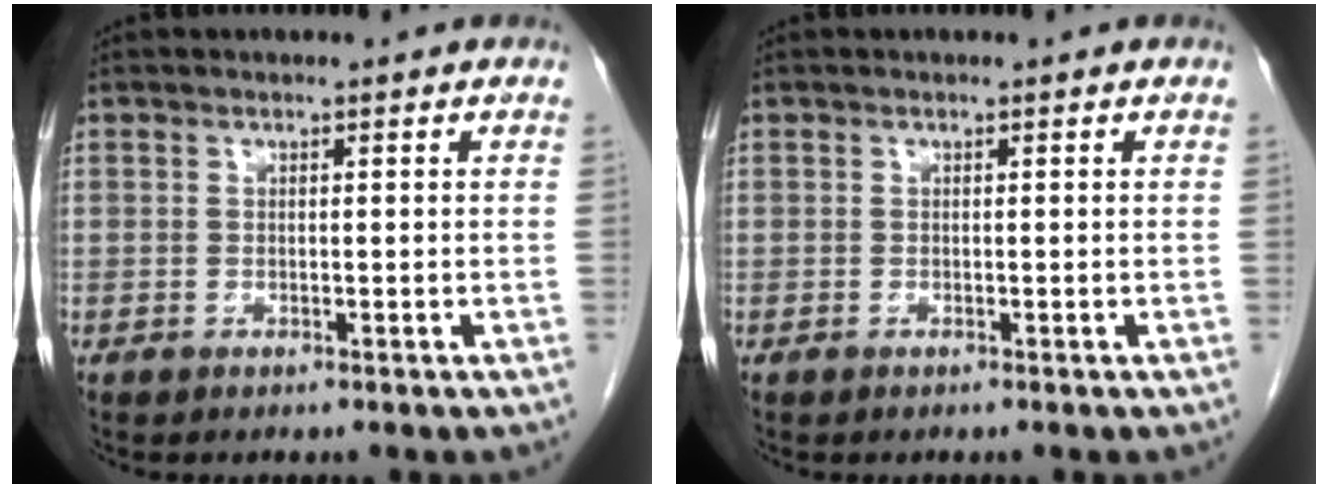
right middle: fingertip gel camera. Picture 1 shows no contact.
{"total": 0.0}